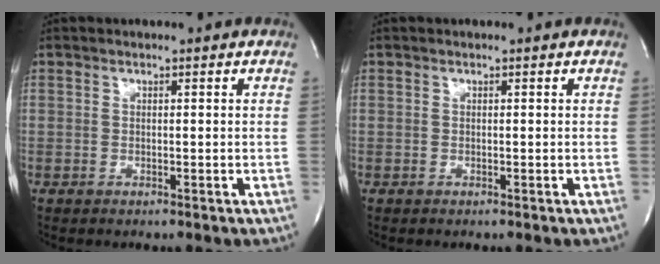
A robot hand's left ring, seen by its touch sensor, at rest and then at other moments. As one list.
[{"total": 0.0}]